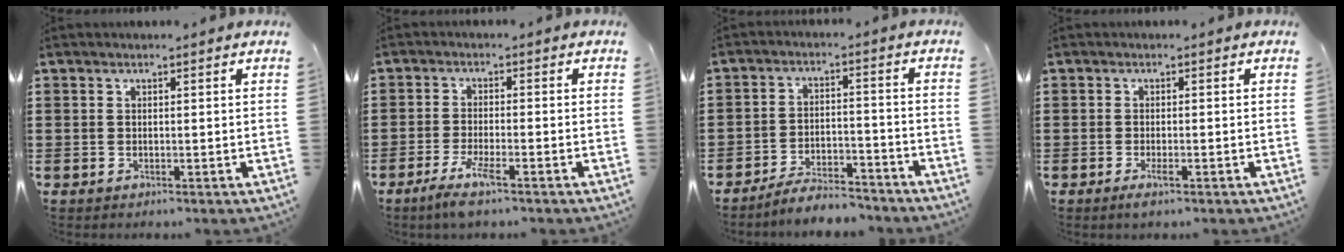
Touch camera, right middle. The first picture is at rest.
{"total": 4.2, "force": [-2.6, 0.4, 3.3], "torque": [-0.075, -0.011, -0.049]}
{"total": 5.7, "force": [-5.5, 0.6, 1.0], "torque": [-0.022, 0.007, -0.110]}
{"total": 1.6, "force": [-0.7, 0.2, 1.5], "torque": [-0.032, -0.007, -0.013]}